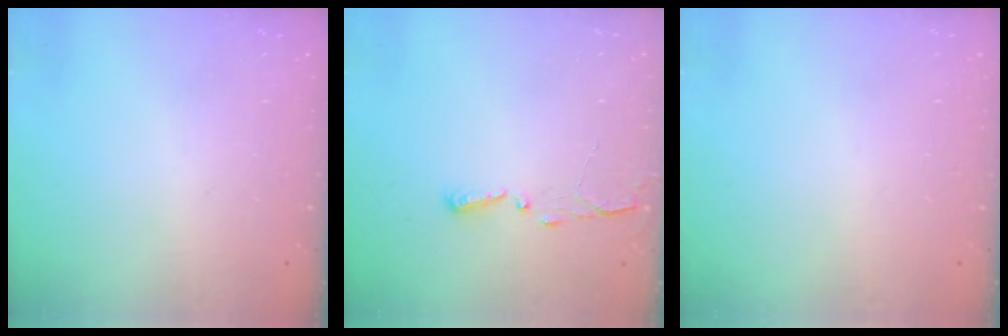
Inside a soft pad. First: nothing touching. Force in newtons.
{"total": 3.1, "press": 3.1, "slide": 0.3}
{"total": 0.8, "press": 0.8, "slide": 0.1}